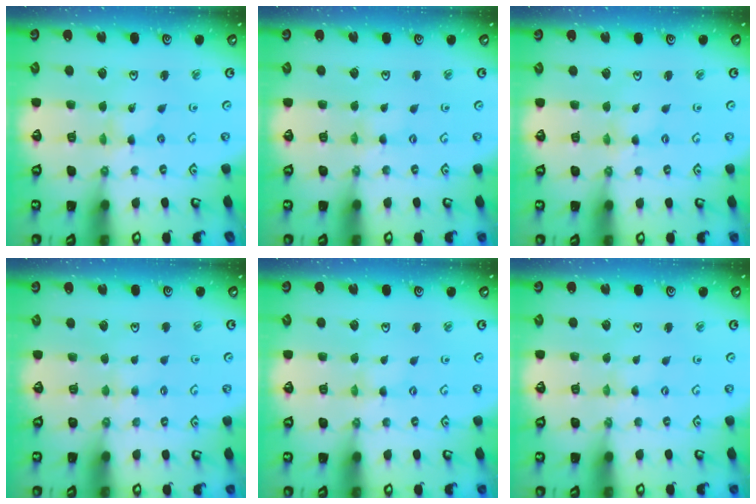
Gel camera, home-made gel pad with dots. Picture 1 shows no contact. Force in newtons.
{"total": 1.2, "press": 1.1, "slide": 0.2}
{"total": 0.0}
{"total": 1.8, "press": 1.8, "slide": 0.4}
{"total": 0.8, "press": 0.8, "slide": 0.2}
{"total": 0.7, "press": 0.7, "slide": 0.1}